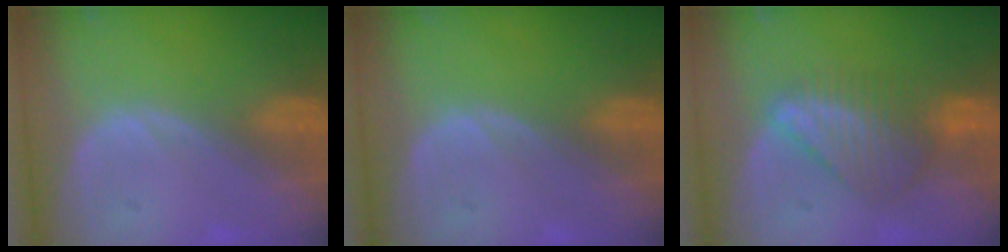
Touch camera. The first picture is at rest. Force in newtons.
{"total": 0.0}
{"total": 6.7, "press": 6.6, "slide": 1.3}